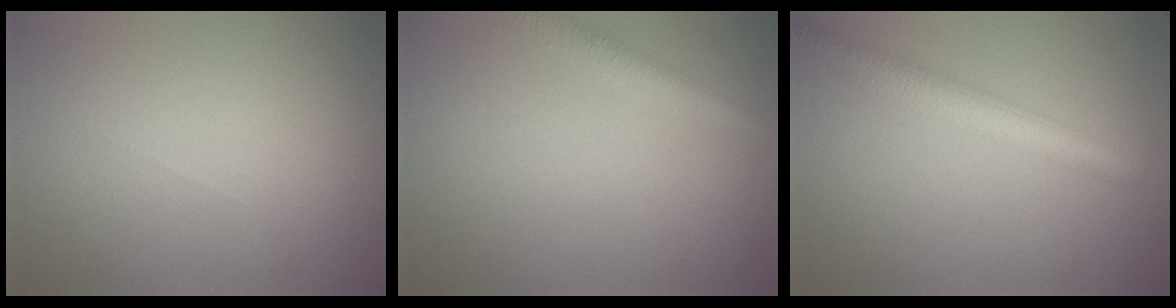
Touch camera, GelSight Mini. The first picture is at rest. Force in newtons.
{"total": 2.7, "press": 2.7, "slide": 0.1}
{"total": 4.5, "press": 4.5, "slide": 0.2}